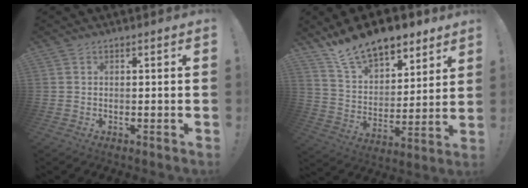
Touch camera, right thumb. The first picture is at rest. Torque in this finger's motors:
{"motor_torque": [1.19, 2.74, 0.30, 0.25, 0.28]}